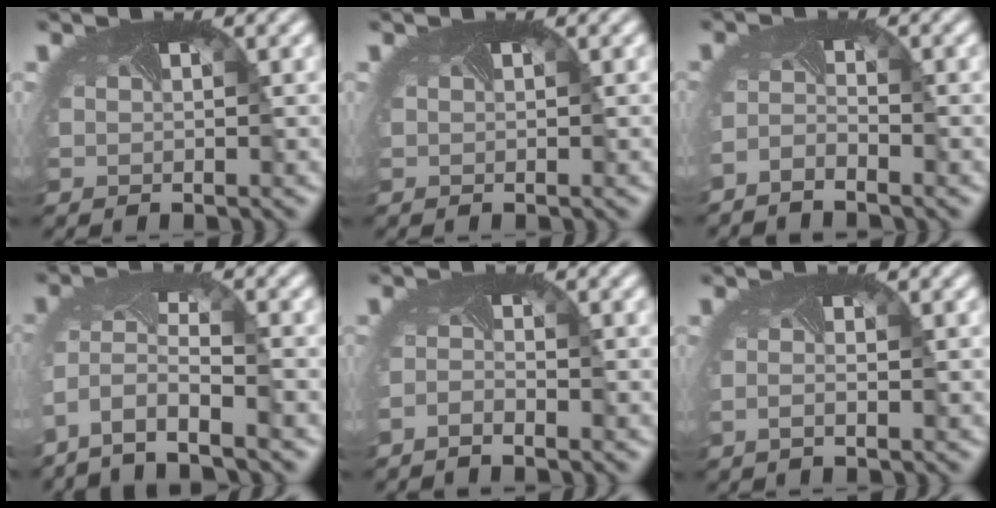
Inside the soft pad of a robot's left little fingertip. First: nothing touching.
{"total": 0.0}
{"total": 1.7, "force": [-1.7, -0.3, -0.1], "torque": [-0.021, -0.013, -0.036]}
{"total": 6.3, "force": [-4.2, 2.2, 4.2], "torque": [-0.110, -0.025, -0.070]}
{"total": 1.4, "force": [-1.3, -0.4, -0.1], "torque": [-0.020, -0.013, -0.026]}
{"total": 0.8, "force": [-0.7, -0.1, 0.4], "torque": [-0.015, -0.013, -0.011]}